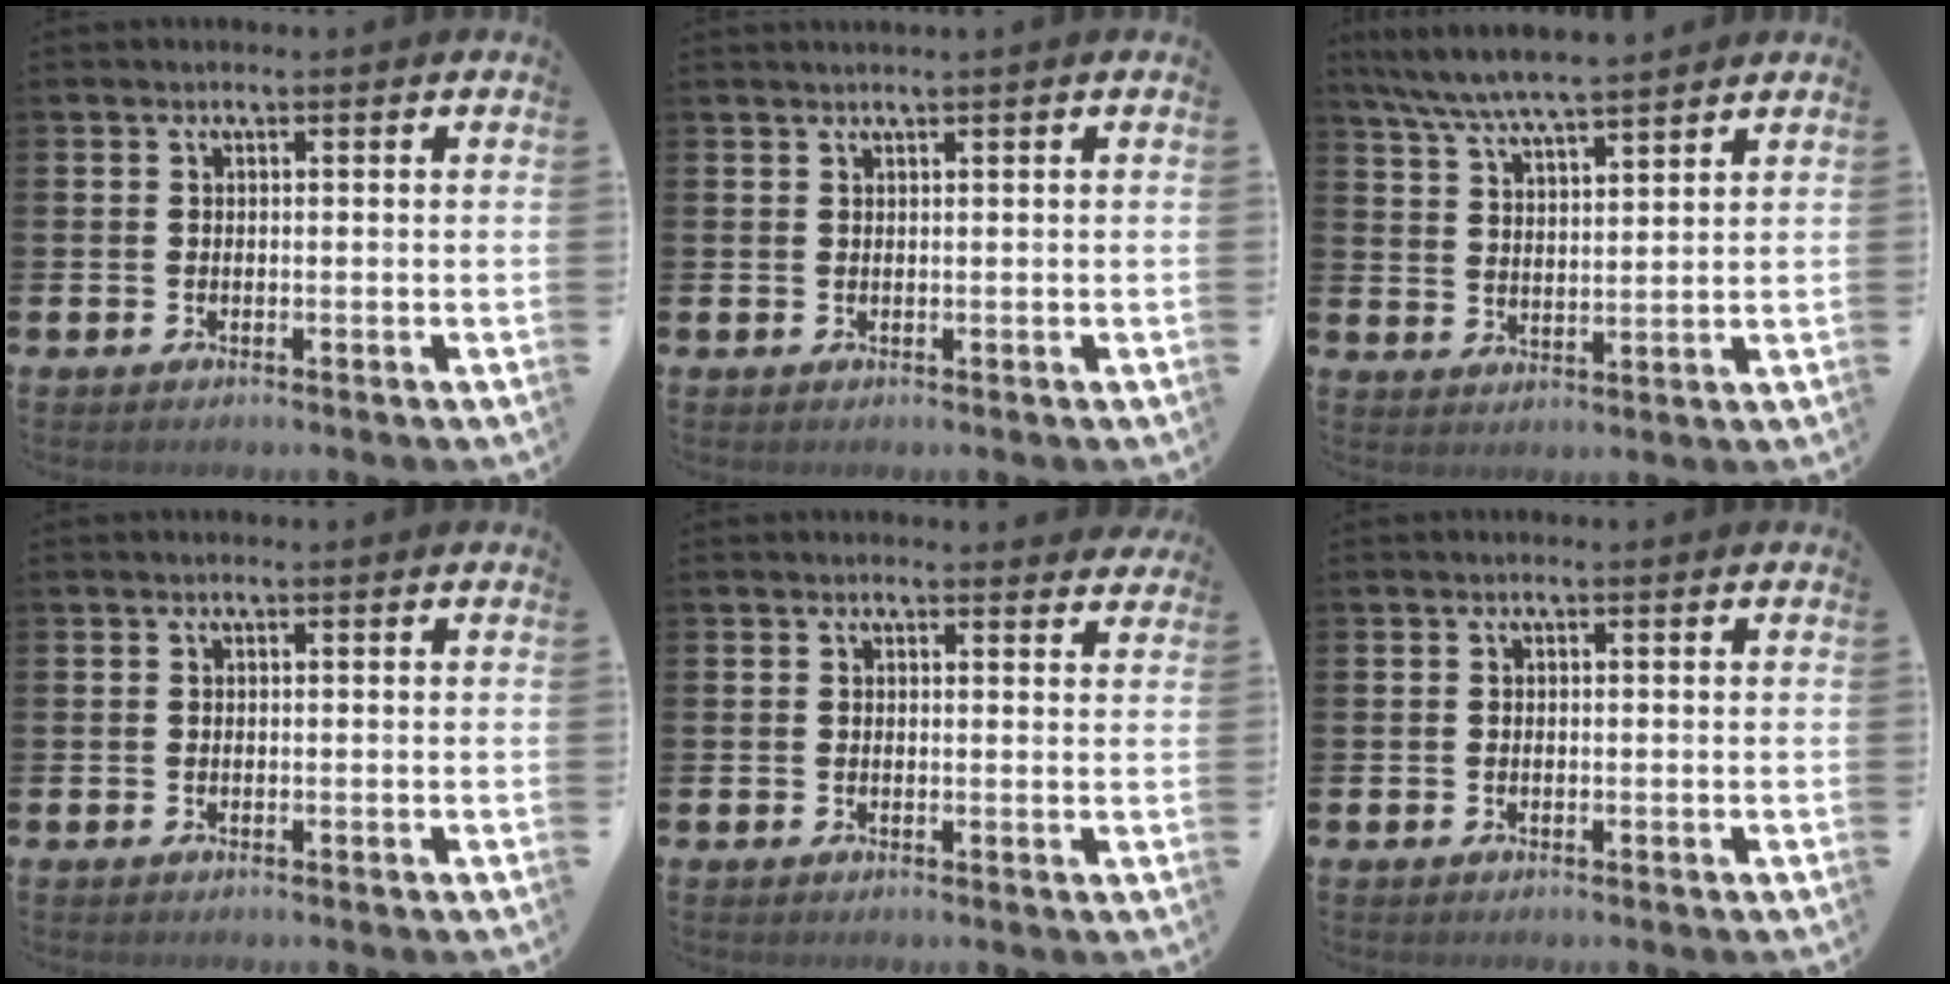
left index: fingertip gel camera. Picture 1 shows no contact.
{"total": 0.6, "force": [0.5, -0.2, 0.3], "torque": [-0.004, 0.000, 0.010]}
{"total": 6.6, "force": [6.4, 0.1, 1.8], "torque": [-0.060, -0.032, 0.115]}
{"total": 0.0}
{"total": 1.3, "force": [1.2, 0.3, 0.0], "torque": [0.012, -0.005, 0.019]}
{"total": 0.0}